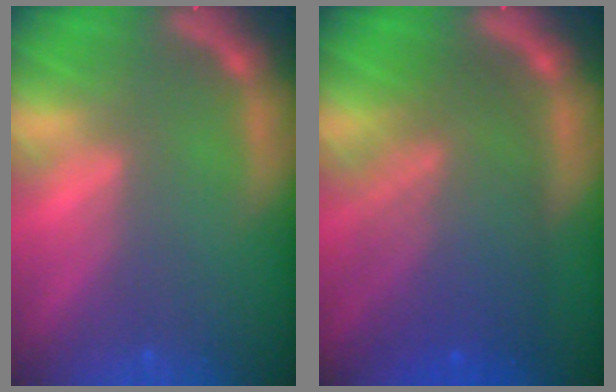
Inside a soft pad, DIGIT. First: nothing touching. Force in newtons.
{"total": 9.5}